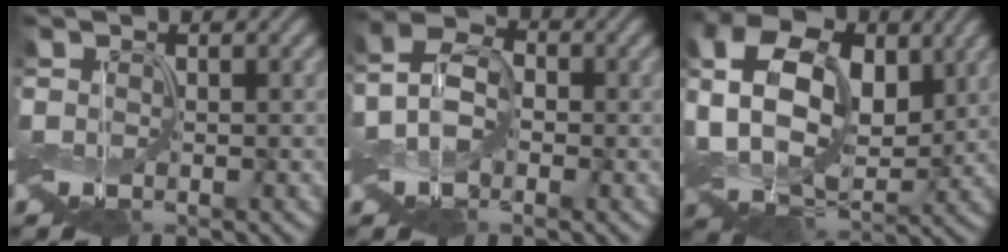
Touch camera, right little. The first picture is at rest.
{"total": 4.6, "force": [-0.5, 3.2, 3.2], "torque": [-0.076, 0.011, -0.015]}
{"total": 12.5, "force": [2.3, 8.6, 8.7], "torque": [-0.167, 0.017, 0.037]}